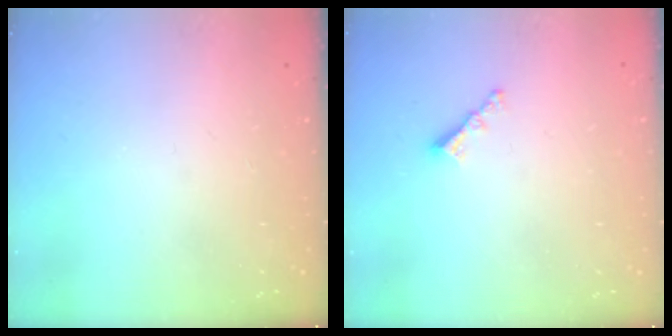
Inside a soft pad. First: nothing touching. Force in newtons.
{"total": 3.0, "press": 2.9, "slide": 0.4}